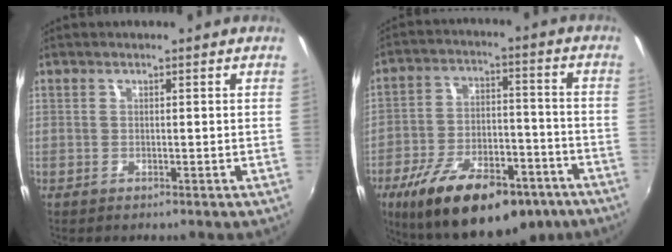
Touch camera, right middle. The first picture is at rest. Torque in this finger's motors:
{"motor_torque": [1.68, -0.46, 0.34, 0.21]}